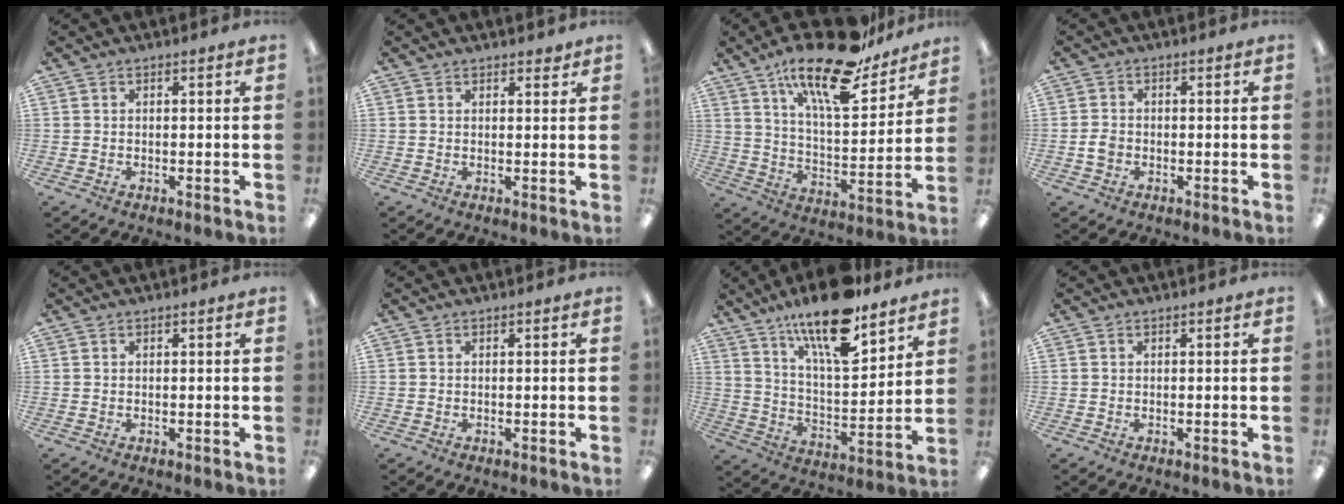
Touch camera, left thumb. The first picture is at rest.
{"total": 1.6, "force": [1.4, 0.7, 0.4], "torque": [0.000, -0.004, 0.024]}
{"total": 21.3, "force": [15.4, 6.8, 13.0], "torque": [-0.213, -0.096, 0.257]}
{"total": 2.5, "force": [-0.6, 2.0, 1.4], "torque": [-0.023, 0.005, -0.011]}
{"total": 0.0}
{"total": 0.0}
{"total": 18.1, "force": [13.3, 5.5, 11.1], "torque": [-0.190, -0.076, 0.221]}
{"total": 0.0}